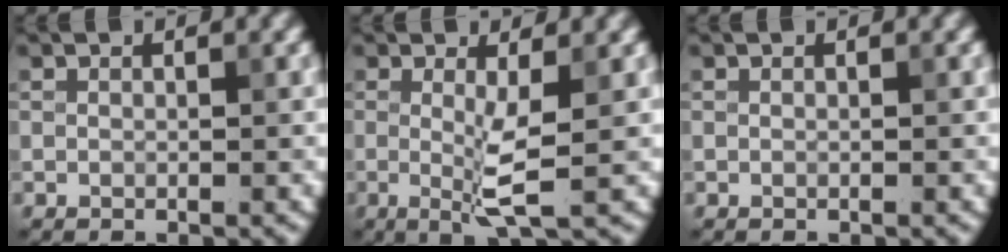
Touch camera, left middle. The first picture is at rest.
{"total": 3.3, "force": [-0.1, 0.4, 3.2], "torque": [-0.063, -0.011, -0.001]}
{"total": 0.0}